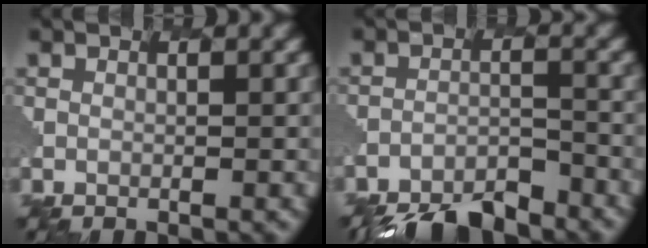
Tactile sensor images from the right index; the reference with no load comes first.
{"total": 7.7, "force": [-7.3, 1.5, 1.8], "torque": [-0.043, -0.017, -0.111]}